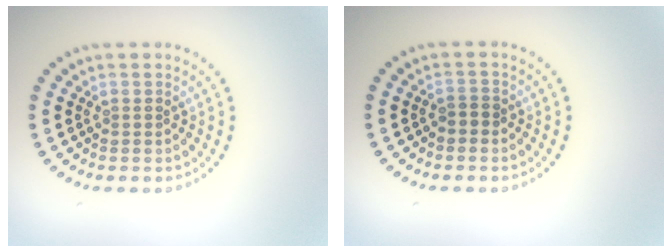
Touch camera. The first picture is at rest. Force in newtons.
{"total": 1.0, "press": 0.9, "slide": 0.3}